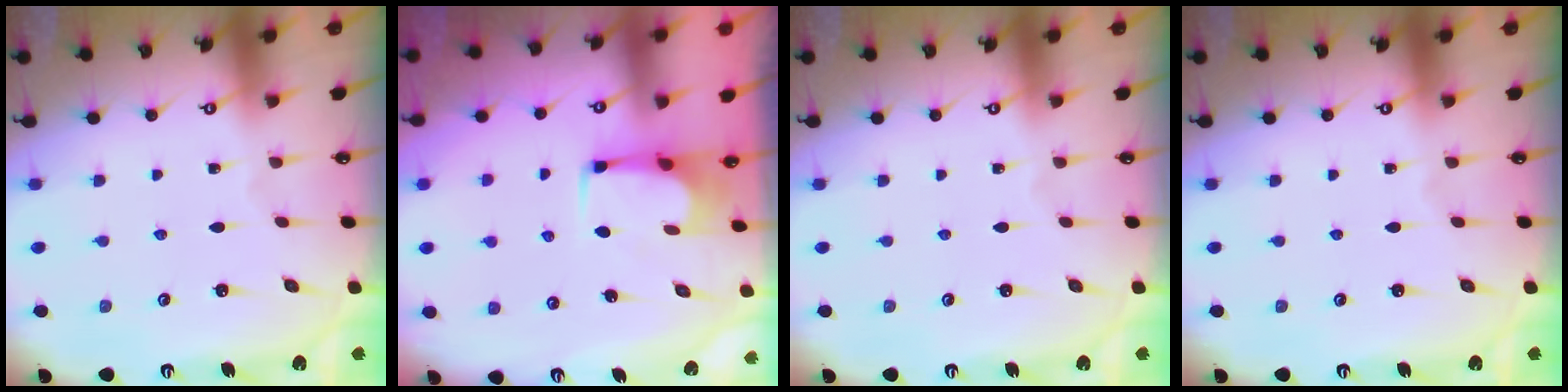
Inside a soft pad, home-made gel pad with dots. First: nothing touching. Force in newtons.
{"total": 2.5, "press": 2.4, "slide": 0.4}
{"total": 0.0}
{"total": 0.0}